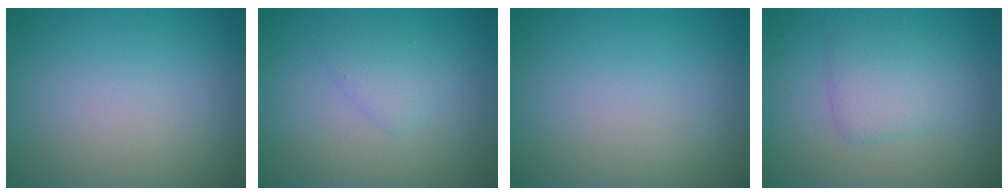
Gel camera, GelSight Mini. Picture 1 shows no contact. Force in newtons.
{"total": 1.7, "press": 1.7, "slide": 0.1}
{"total": 0.0}
{"total": 2.7, "press": 2.7, "slide": 0.1}